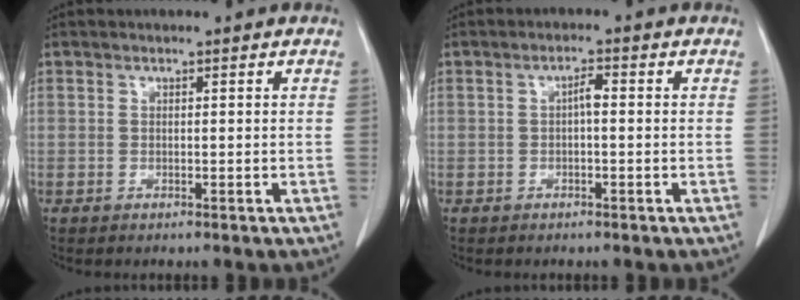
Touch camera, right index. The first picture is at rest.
{"total": 1.9, "force": [0.0, 0.5, 1.9], "torque": [-0.033, 0.006, 0.000]}